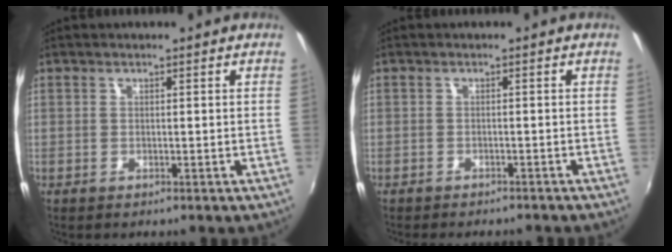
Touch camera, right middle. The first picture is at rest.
{"total": 3.4, "force": [-3.1, 1.3, 1.0], "torque": [-0.028, -0.006, -0.046]}